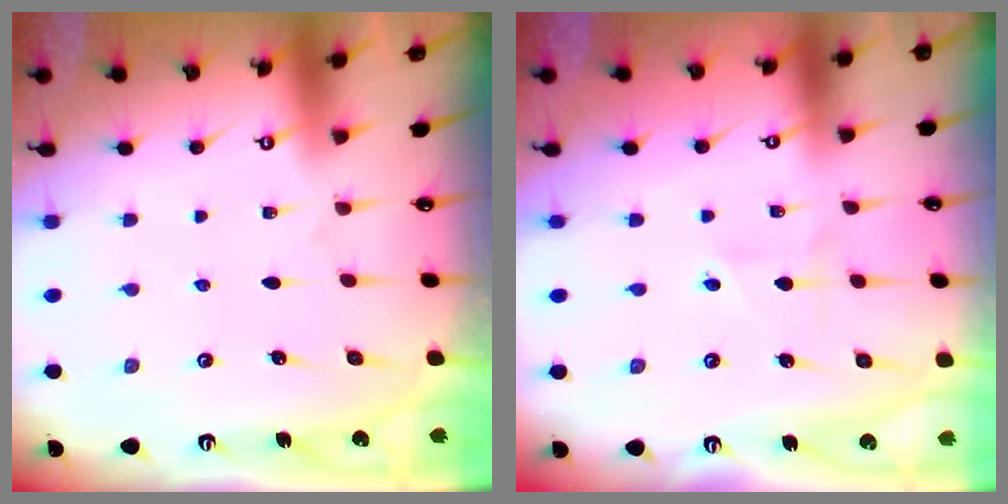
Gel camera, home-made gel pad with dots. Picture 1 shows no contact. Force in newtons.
{"total": 1.6, "press": 1.3, "slide": 0.9}